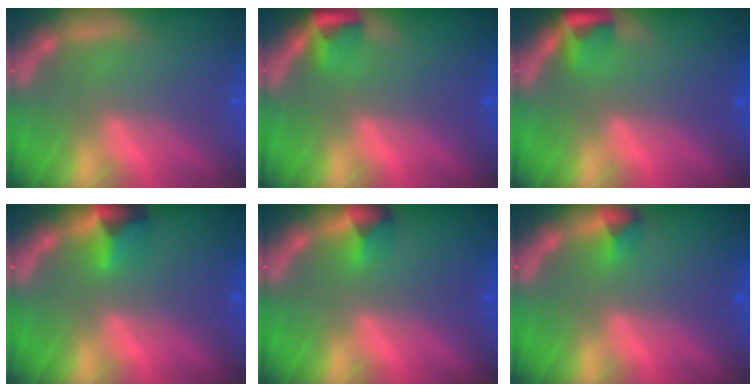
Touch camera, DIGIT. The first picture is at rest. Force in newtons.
{"total": 2.4}
{"total": 2.4}
{"total": 2.9}
{"total": 1.9}
{"total": 1.4}